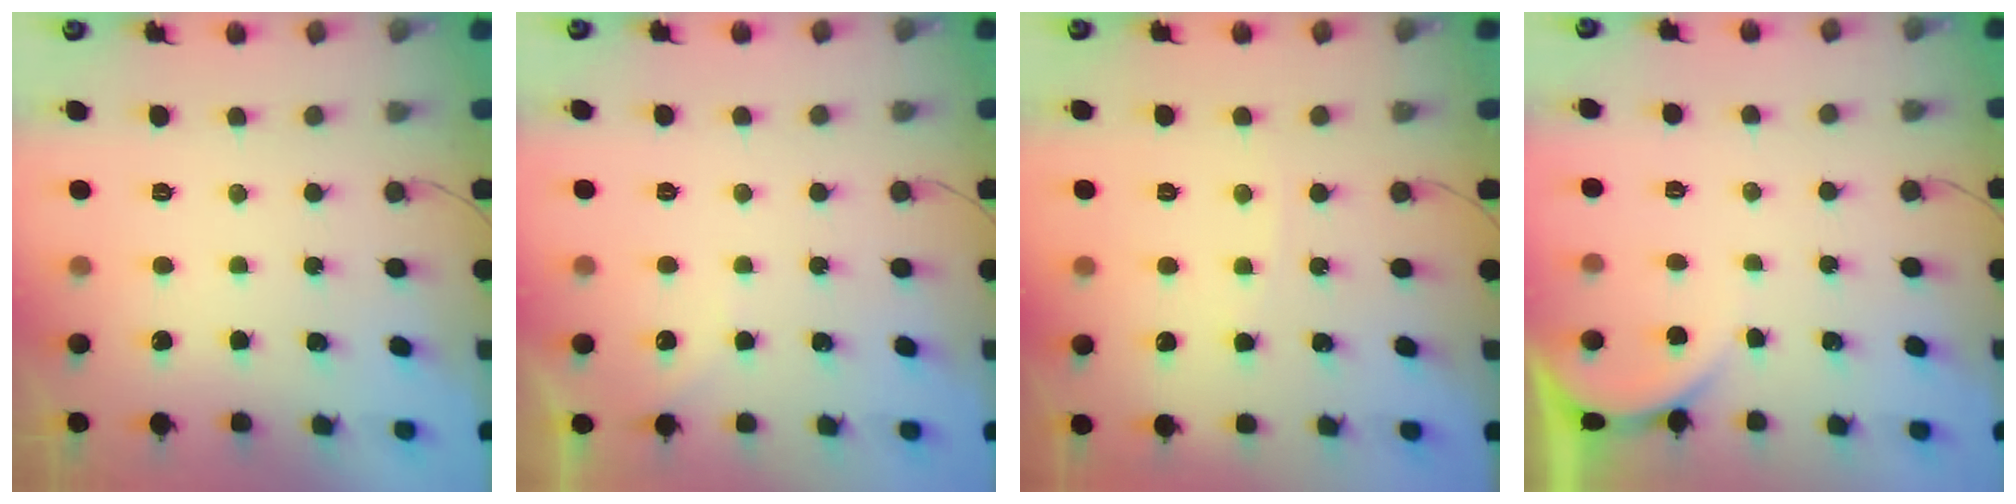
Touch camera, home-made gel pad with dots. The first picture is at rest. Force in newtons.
{"total": 2.2, "press": 2.2, "slide": 0.3}
{"total": 2.3, "press": 2.3, "slide": 0.3}
{"total": 2.0, "press": 2.0, "slide": 0.2}